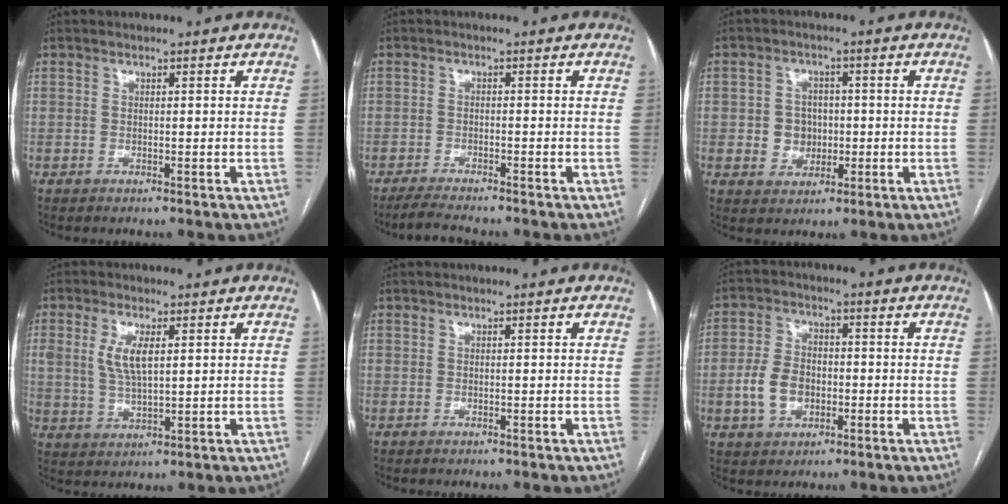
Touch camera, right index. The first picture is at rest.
{"total": 3.8, "force": [-3.5, 0.0, 1.5], "torque": [-0.031, -0.014, -0.058]}
{"total": 4.8, "force": [-0.3, 4.5, 1.7], "torque": [-0.025, 0.013, 0.001]}
{"total": 5.8, "force": [1.7, 2.3, 5.1], "torque": [-0.108, 0.003, 0.039]}
{"total": 0.0}
{"total": 7.1, "force": [-1.7, 5.0, 4.8], "torque": [-0.107, 0.014, -0.029]}